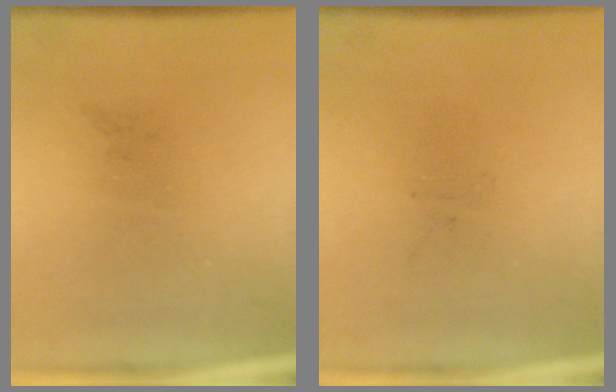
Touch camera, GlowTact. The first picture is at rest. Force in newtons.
{"total": 0.0}